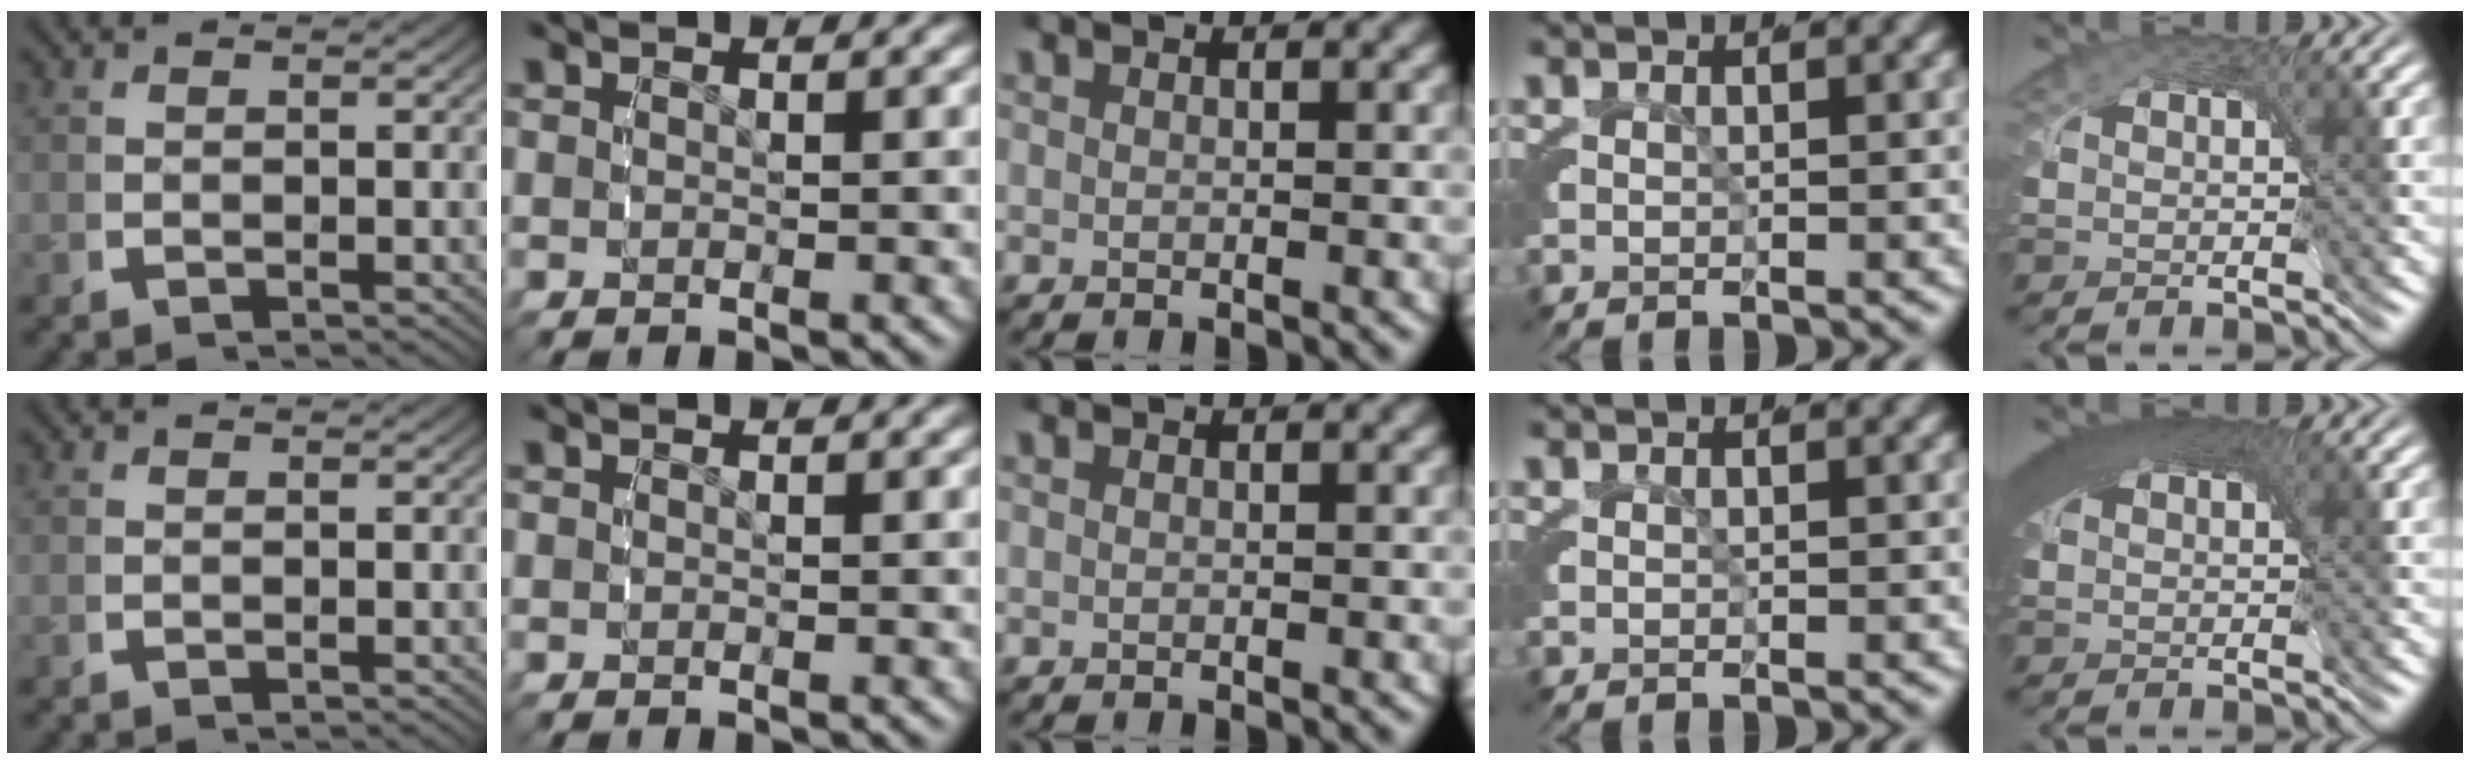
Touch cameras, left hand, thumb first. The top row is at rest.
{"little": {"total": 7.3, "force": [2.8, 3.5, 5.7], "torque": [-0.090, 0.016, 0.031]}}